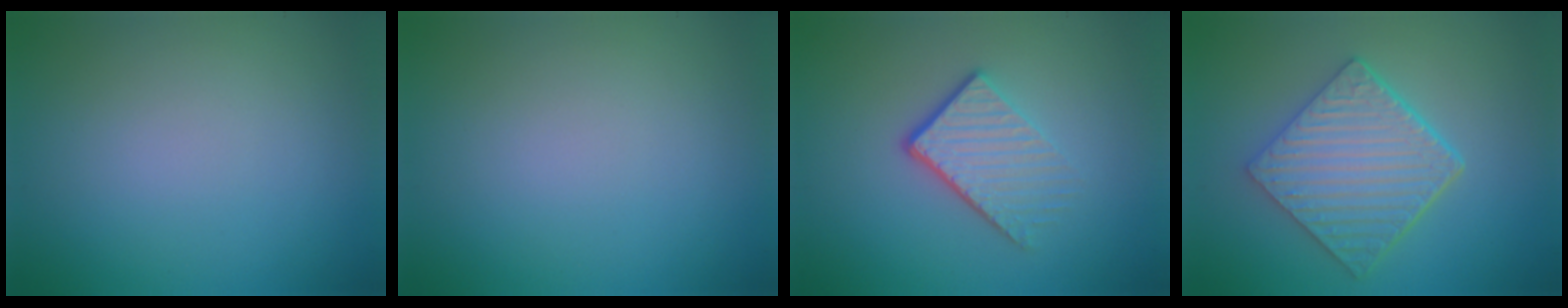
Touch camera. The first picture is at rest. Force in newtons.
{"total": 0.0}
{"total": 4.1, "press": 2.7, "slide": 3.1}
{"total": 6.1, "press": 4.6, "slide": 4.0}